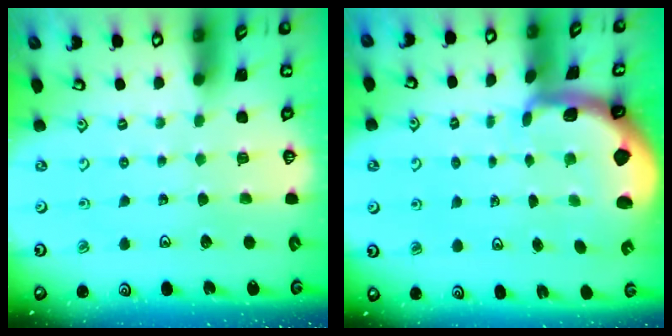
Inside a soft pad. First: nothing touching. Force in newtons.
{"total": 1.7, "press": 1.7, "slide": 0.4}